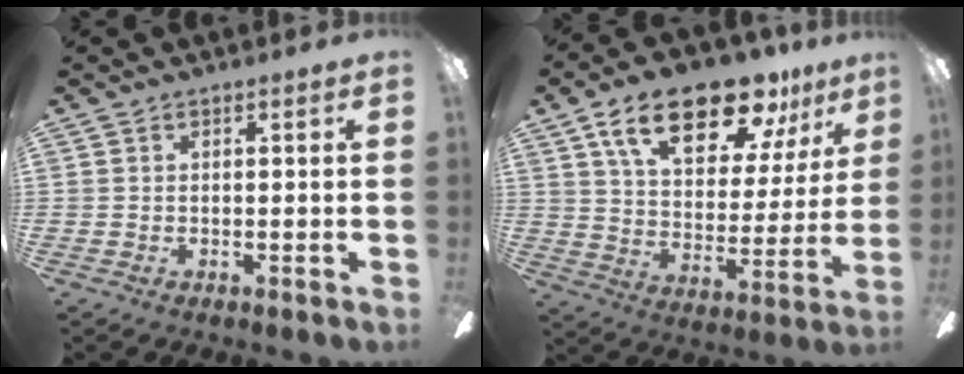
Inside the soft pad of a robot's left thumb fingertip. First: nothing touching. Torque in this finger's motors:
{"motor_torque": [0.79, 0.74, 1.88, -0.88, 0.13]}